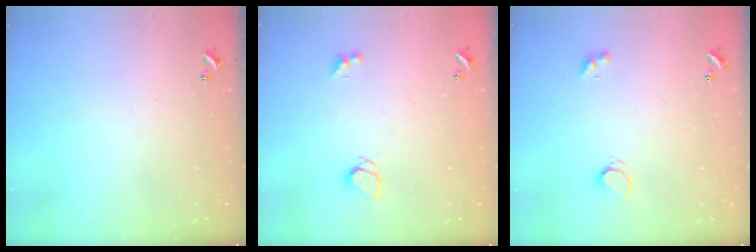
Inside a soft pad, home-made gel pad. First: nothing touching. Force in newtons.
{"total": 2.3, "press": 2.2, "slide": 0.7}
{"total": 2.0, "press": 2.0, "slide": 0.4}